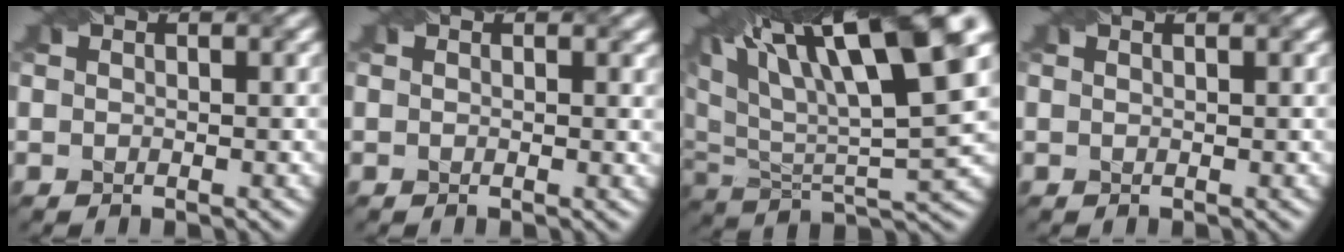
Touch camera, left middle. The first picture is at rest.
{"total": 0.8, "force": [0.4, 0.4, 0.5], "torque": [-0.004, -0.003, 0.007]}
{"total": 16.7, "force": [9.8, 4.0, 12.9], "torque": [-0.233, 0.028, 0.178]}
{"total": 2.2, "force": [1.3, 1.1, 1.5], "torque": [-0.001, 0.006, -0.009]}